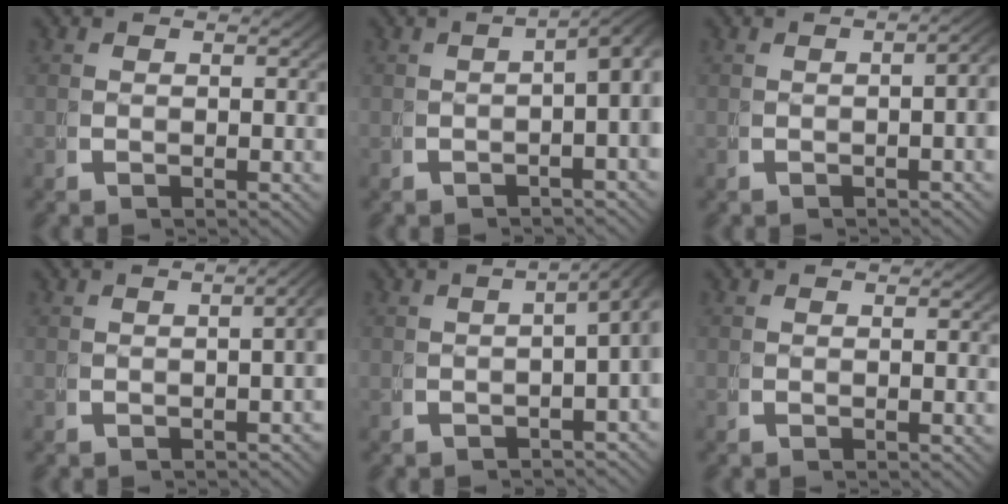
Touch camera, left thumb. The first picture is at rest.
{"total": 5.3, "force": [-0.5, 2.1, 4.8], "torque": [-0.063, 0.004, -0.009]}
{"total": 3.2, "force": [-0.6, 0.9, 3.1], "torque": [-0.036, 0.007, -0.008]}
{"total": 3.9, "force": [-0.5, 1.3, 3.6], "torque": [-0.040, 0.012, -0.009]}
{"total": 5.6, "force": [-0.7, 2.8, 4.8], "torque": [-0.054, 0.014, -0.016]}
{"total": 0.0}